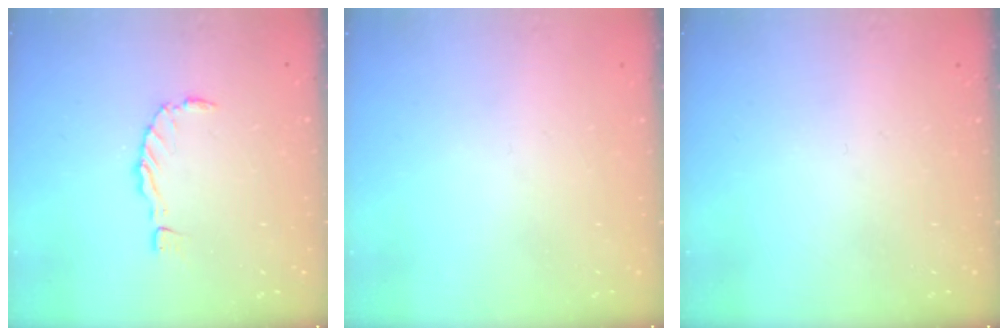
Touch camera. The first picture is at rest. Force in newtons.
{"total": 0.0}
{"total": 0.0}